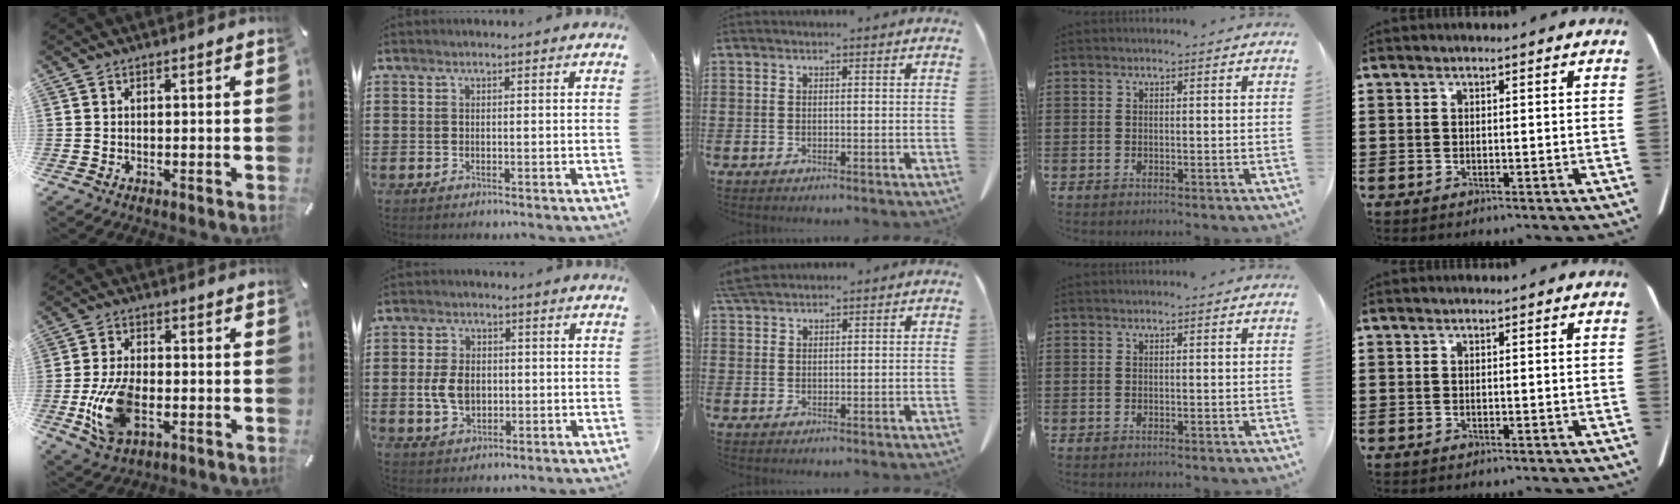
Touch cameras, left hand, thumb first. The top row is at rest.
{"thumb": {"total": 12.3, "force": [-3.2, 7.3, 9.4], "torque": [-0.205, -0.001, -0.052]}, "index": {"total": 5.6, "force": [-0.2, 3.9, 4.0], "torque": [-0.102, 0.003, -0.010]}, "middle": {"total": 3.2, "force": [3.0, 0.5, 1.2], "torque": [-0.034, -0.002, 0.059]}}